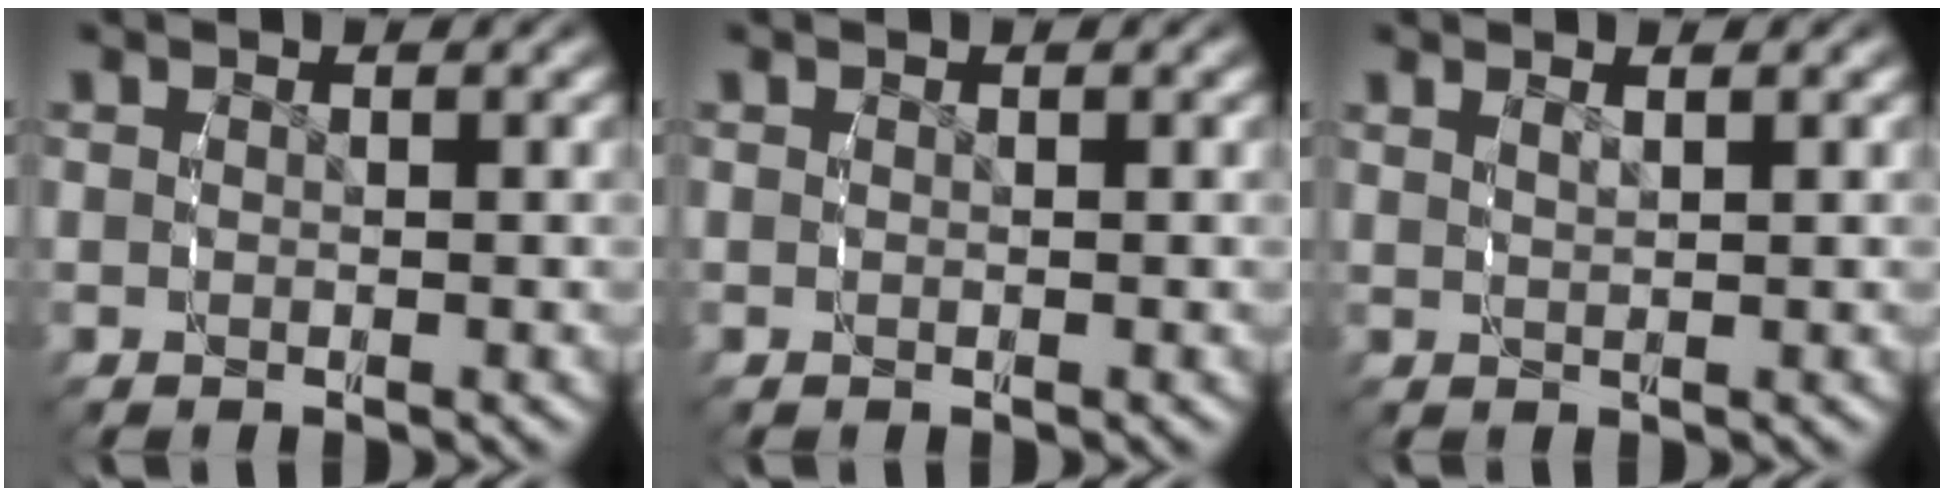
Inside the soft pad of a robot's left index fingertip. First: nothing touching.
{"total": 0.0}
{"total": 1.3, "force": [0.9, -0.7, 0.5], "torque": [-0.007, -0.002, 0.025]}